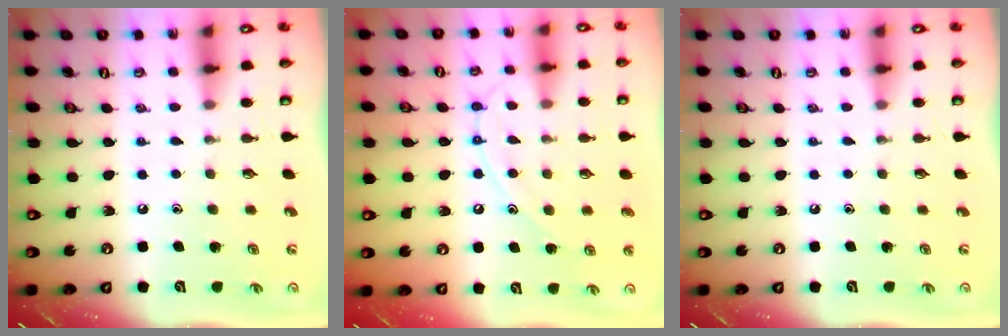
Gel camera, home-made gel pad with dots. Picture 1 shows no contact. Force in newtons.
{"total": 10.7, "press": 10.7, "slide": 1.0}
{"total": 0.0}